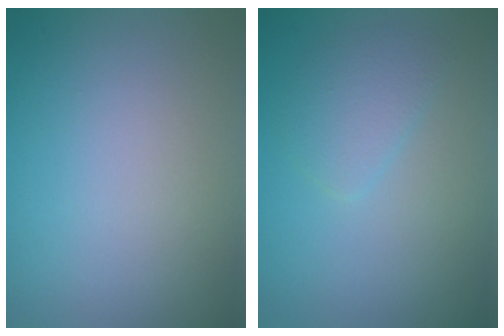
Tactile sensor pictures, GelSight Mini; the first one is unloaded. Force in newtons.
{"total": 2.0, "press": 2.0, "slide": 0.1}